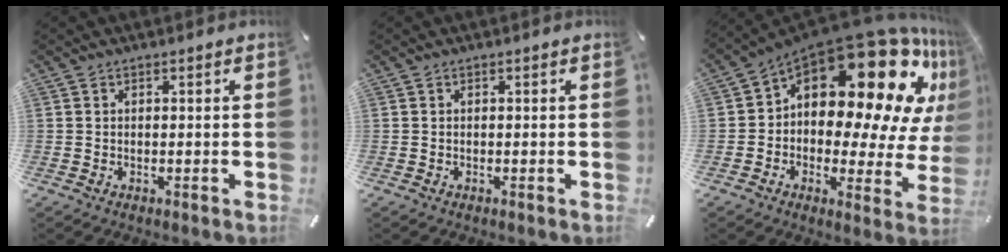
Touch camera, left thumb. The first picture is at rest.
{"total": 0.0}
{"total": 24.0, "force": [12.2, 11.9, 16.8], "torque": [-0.243, -0.104, 0.205]}